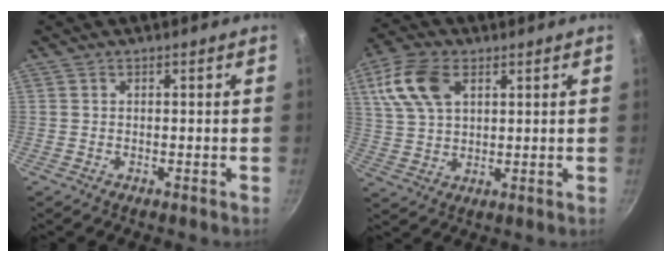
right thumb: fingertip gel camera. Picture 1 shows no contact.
{"total": 11.0, "force": [4.3, 6.6, 7.7], "torque": [-0.148, 0.003, 0.083]}